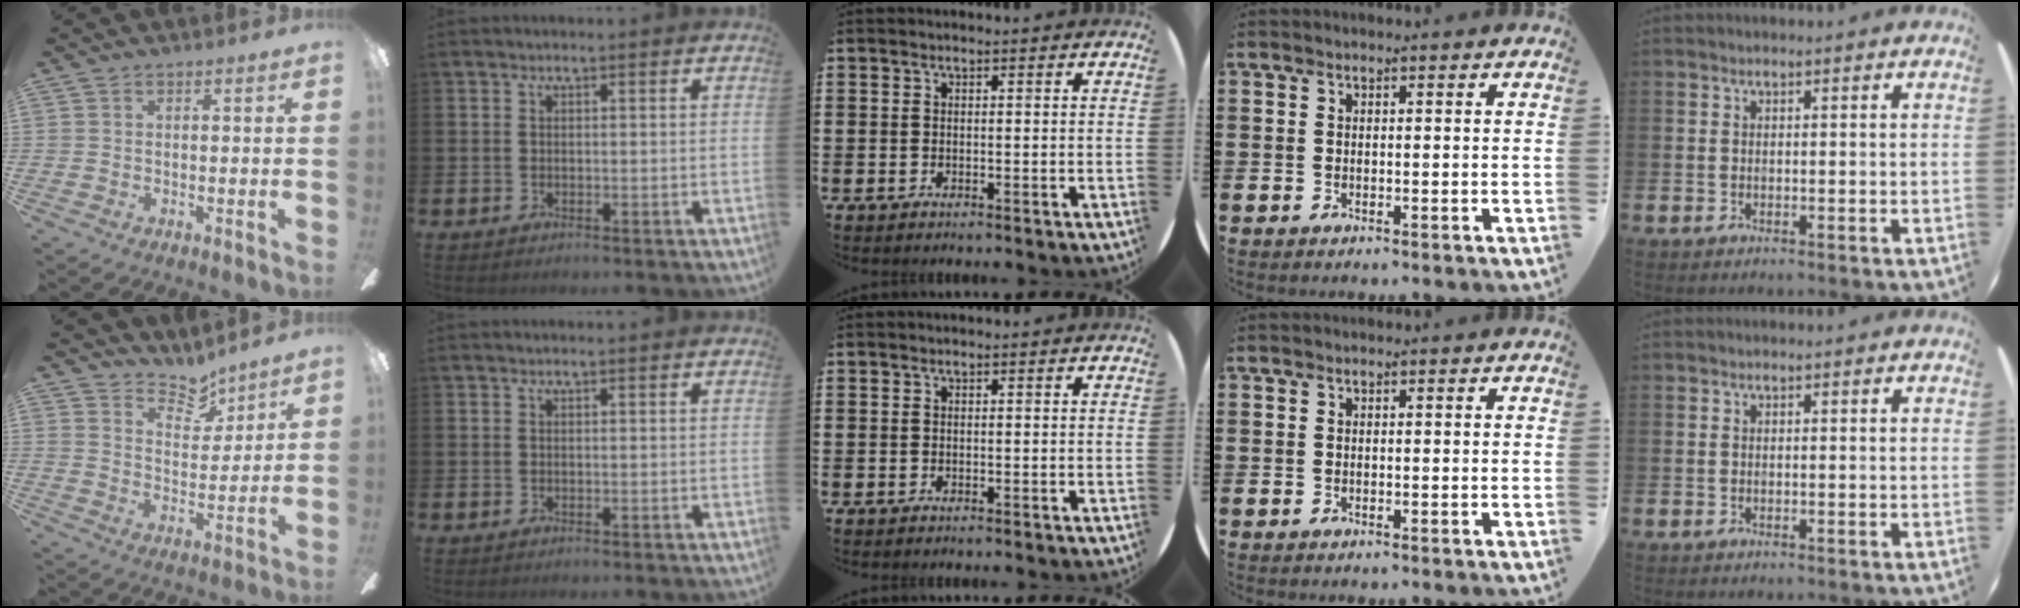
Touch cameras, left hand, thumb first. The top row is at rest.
{"thumb": {"total": 7.6, "force": [6.6, 2.9, 2.2], "torque": [-0.026, -0.045, 0.117]}}